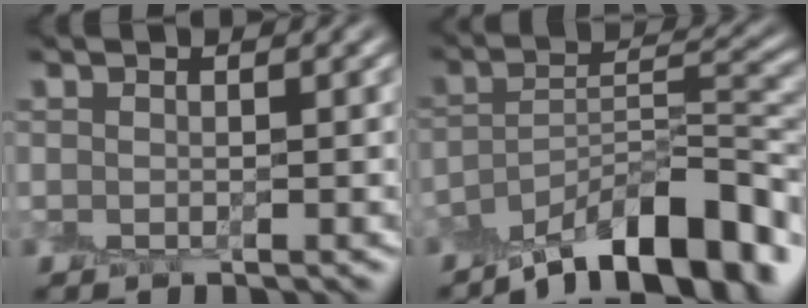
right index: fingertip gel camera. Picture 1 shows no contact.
{"total": 10.6, "force": [-7.7, 3.0, 6.6], "torque": [-0.095, 0.017, -0.134]}